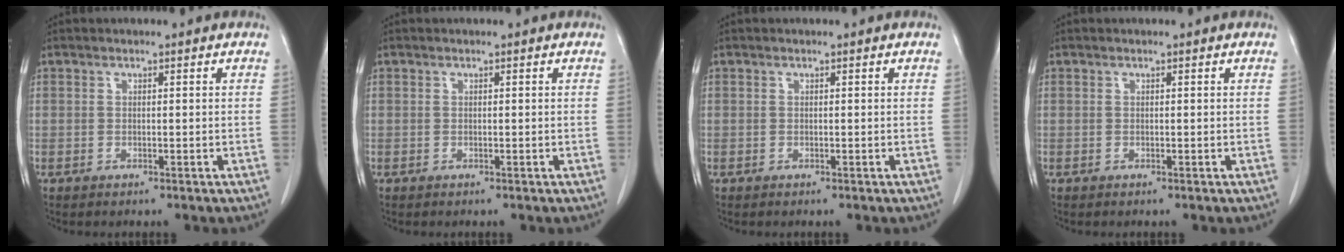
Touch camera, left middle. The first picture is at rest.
{"total": 0.0}
{"total": 0.0}
{"total": 0.0}